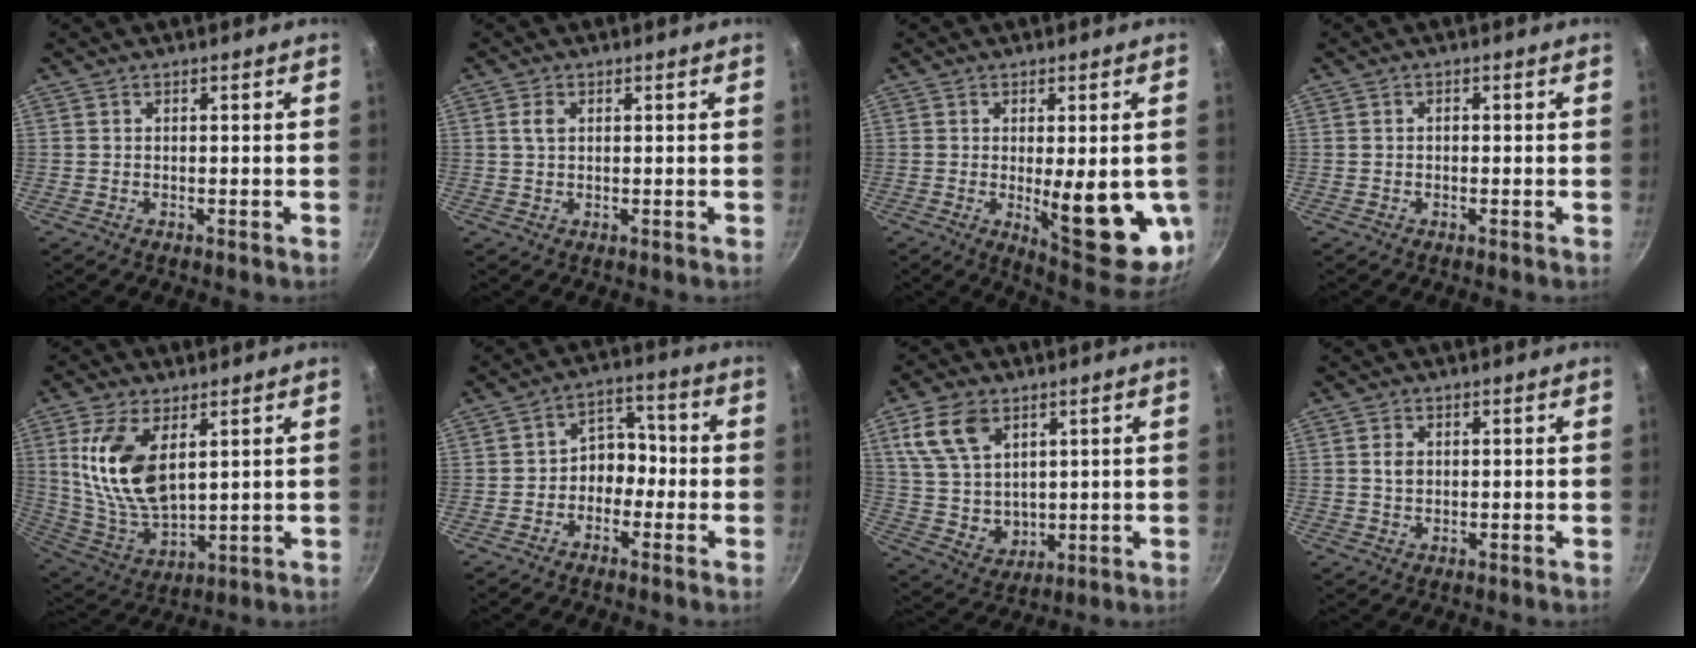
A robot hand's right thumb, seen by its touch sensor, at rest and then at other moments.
{"total": 2.2, "force": [0.6, 1.4, 1.6], "torque": [-0.028, 0.002, 0.012]}
{"total": 17.0, "force": [-2.2, 5.7, 15.8], "torque": [-0.176, -0.029, -0.017]}
{"total": 0.8, "force": [-0.2, 0.7, 0.5], "torque": [-0.008, 0.005, -0.003]}
{"total": 15.3, "force": [4.5, 7.9, 12.2], "torque": [-0.234, -0.031, 0.100]}
{"total": 6.7, "force": [-1.8, 5.2, 3.7], "torque": [-0.002, 0.039, -0.042]}
{"total": 12.9, "force": [5.3, 9.0, 7.5], "torque": [-0.116, -0.021, 0.119]}
{"total": 2.4, "force": [0.4, 1.9, 1.5], "torque": [-0.020, -0.001, 0.007]}